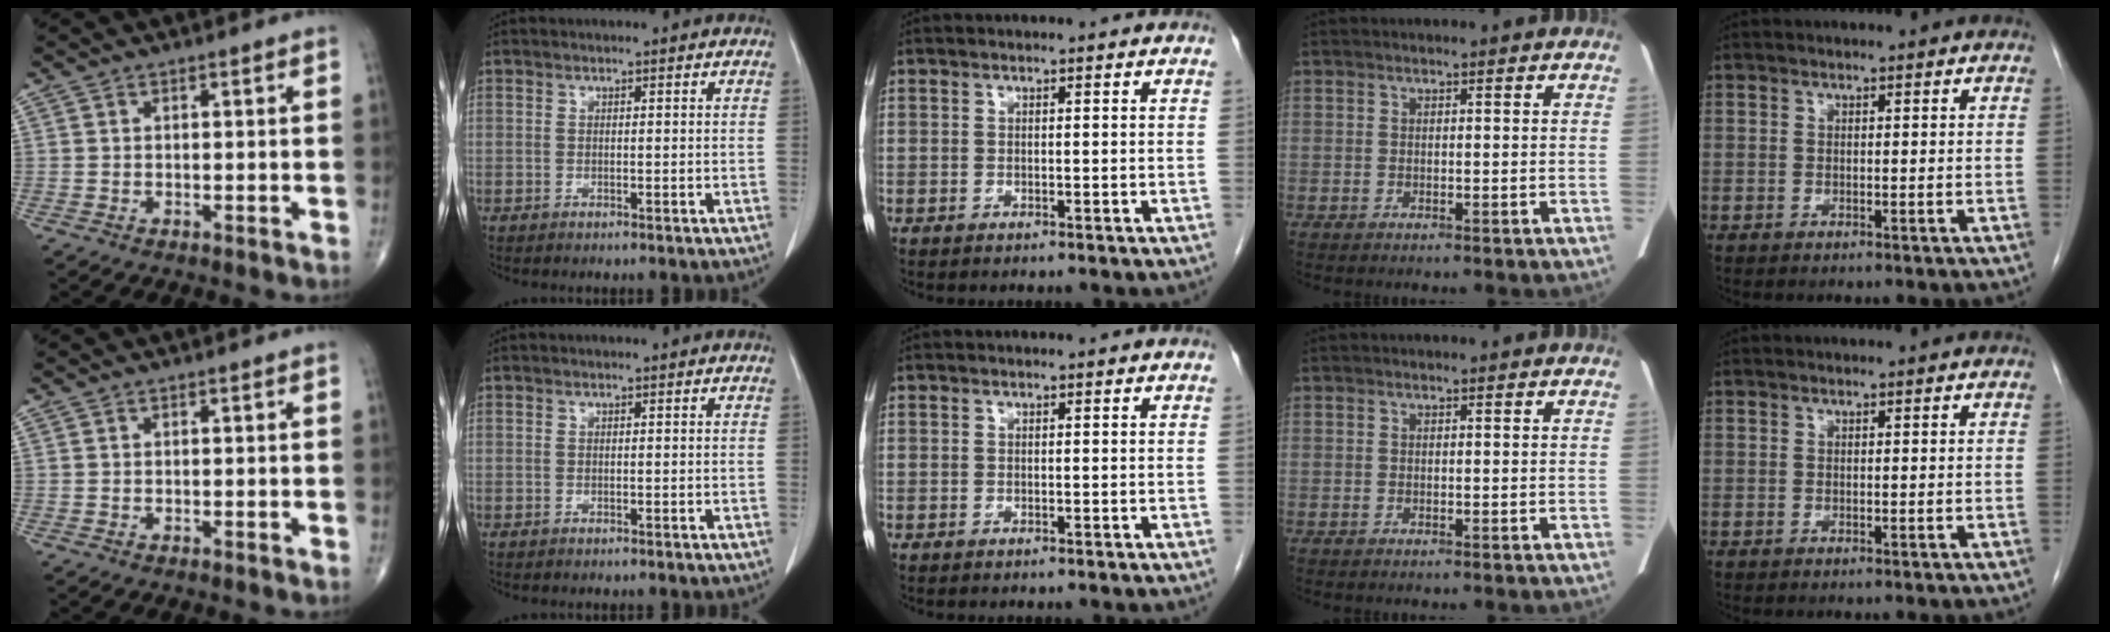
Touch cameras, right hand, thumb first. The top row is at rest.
{}